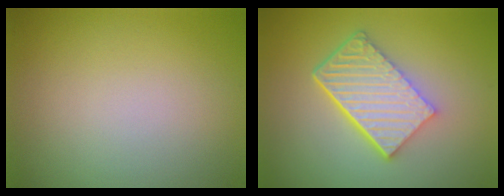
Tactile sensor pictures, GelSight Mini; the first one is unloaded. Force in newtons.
{"total": 6.3, "press": 4.3, "slide": 4.7}